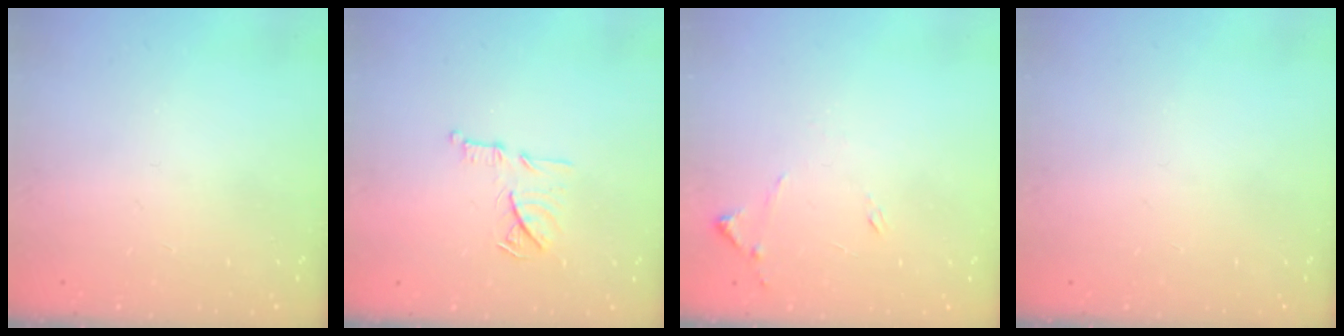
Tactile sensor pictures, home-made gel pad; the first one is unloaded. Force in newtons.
{"total": 11.8, "press": 11.8, "slide": 0.7}
{"total": 8.0, "press": 8.0, "slide": 0.7}
{"total": 0.0}